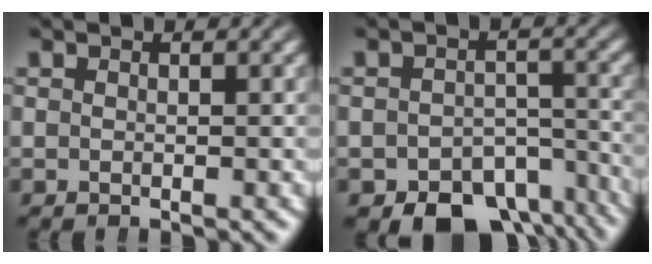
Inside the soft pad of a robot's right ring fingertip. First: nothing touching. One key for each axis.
{"total": 8.8, "fx": -6.7, "fy": 4.4, "fz": 3.5, "tx": -0.027, "ty": -0.027, "tz": -0.097}